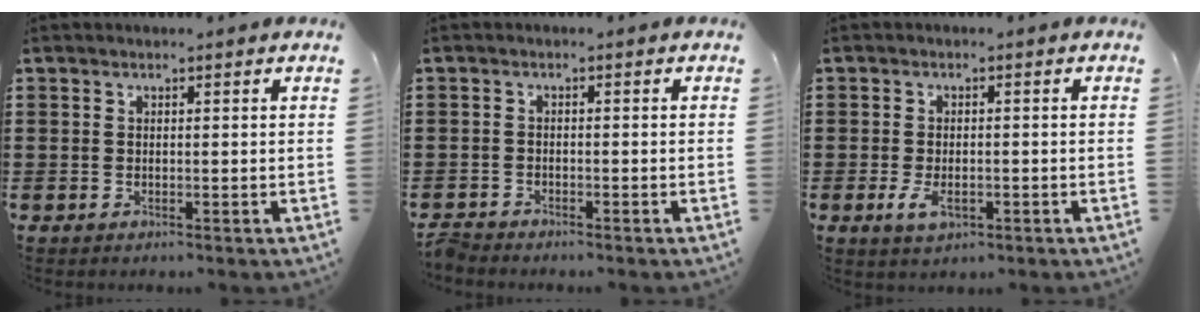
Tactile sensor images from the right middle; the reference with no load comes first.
{"total": 2.0, "force": [-2.0, 0.2, 0.2], "torque": [-0.015, -0.004, -0.043]}
{"total": 3.2, "force": [-1.1, 1.7, 2.5], "torque": [-0.052, -0.007, -0.027]}